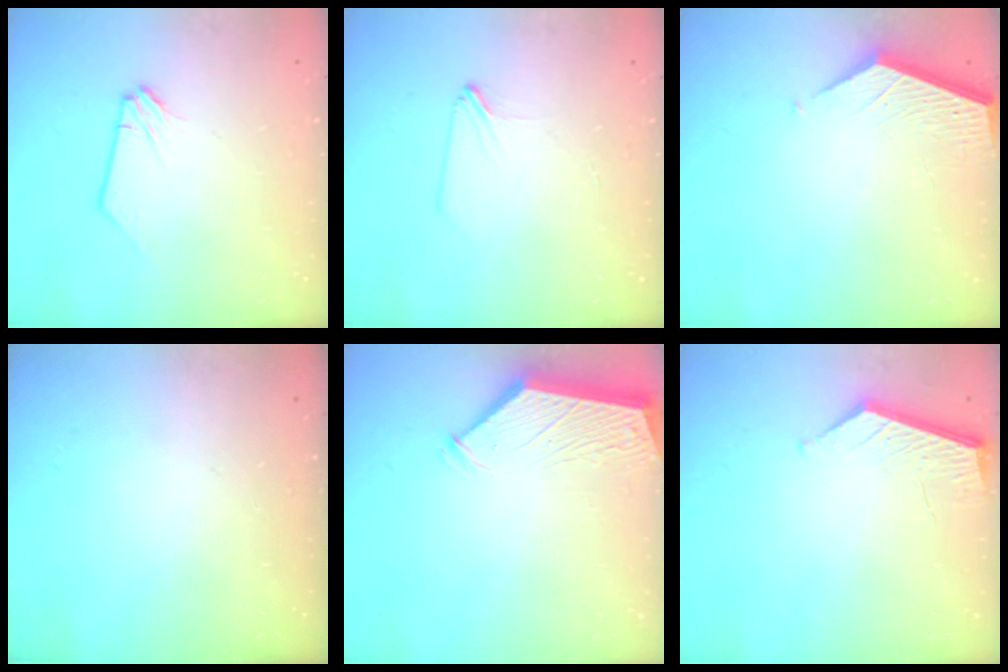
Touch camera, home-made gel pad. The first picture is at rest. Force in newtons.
{"total": 1.3, "press": 1.3, "slide": 0.2}
{"total": 3.6, "press": 3.6, "slide": 0.4}
{"total": 0.0}
{"total": 3.8, "press": 3.8, "slide": 0.7}
{"total": 4.4, "press": 4.4, "slide": 0.1}